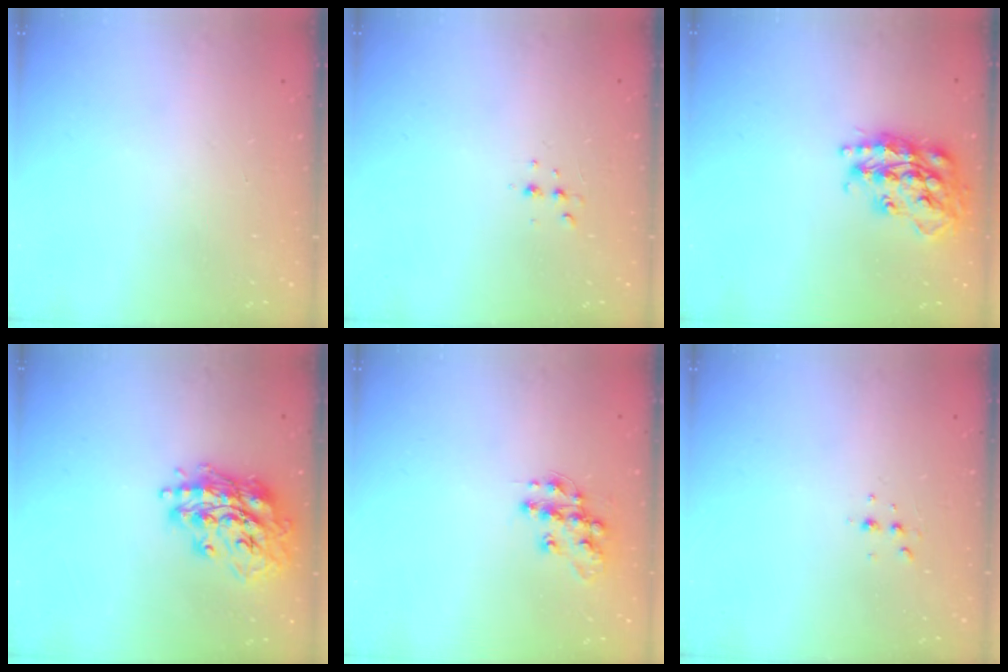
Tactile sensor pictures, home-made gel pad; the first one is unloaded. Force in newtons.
{"total": 3.1, "press": 3.0, "slide": 0.6}
{"total": 19.5, "press": 19.4, "slide": 1.3}
{"total": 17.4, "press": 17.4, "slide": 1.4}
{"total": 11.8, "press": 11.8, "slide": 0.7}
{"total": 3.1, "press": 3.1, "slide": 0.6}